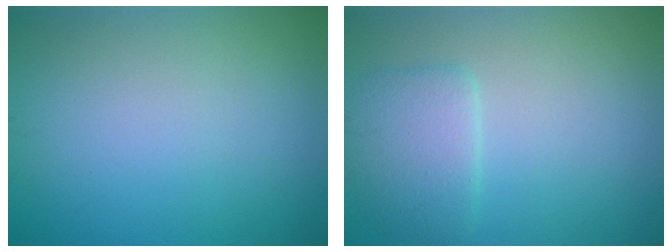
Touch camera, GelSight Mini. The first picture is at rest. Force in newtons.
{"total": 3.1, "press": 3.1, "slide": 0.2}